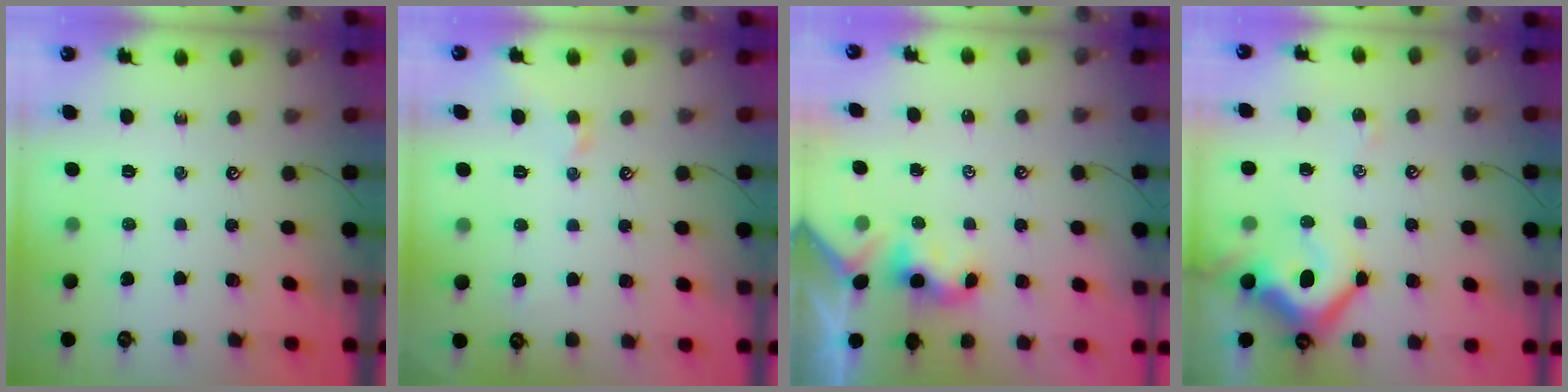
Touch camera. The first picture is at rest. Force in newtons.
{"total": 1.1, "press": 1.0, "slide": 0.1}
{"total": 1.1, "press": 1.0, "slide": 0.4}
{"total": 9.7, "press": 9.6, "slide": 1.2}